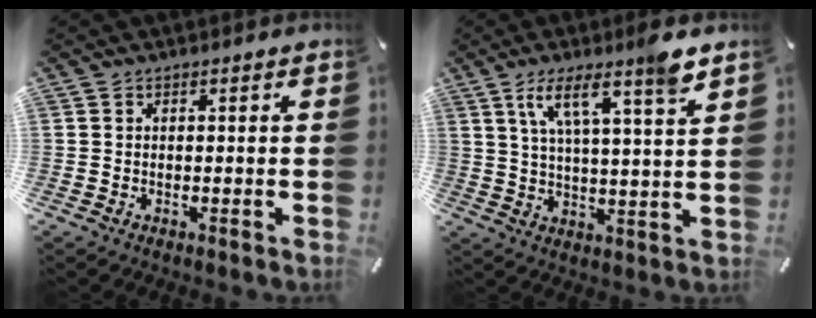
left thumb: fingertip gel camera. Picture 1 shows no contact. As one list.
[{"total": 10.7, "force": [7.2, 1.4, 7.8], "torque": [-0.139, -0.035, 0.118]}]